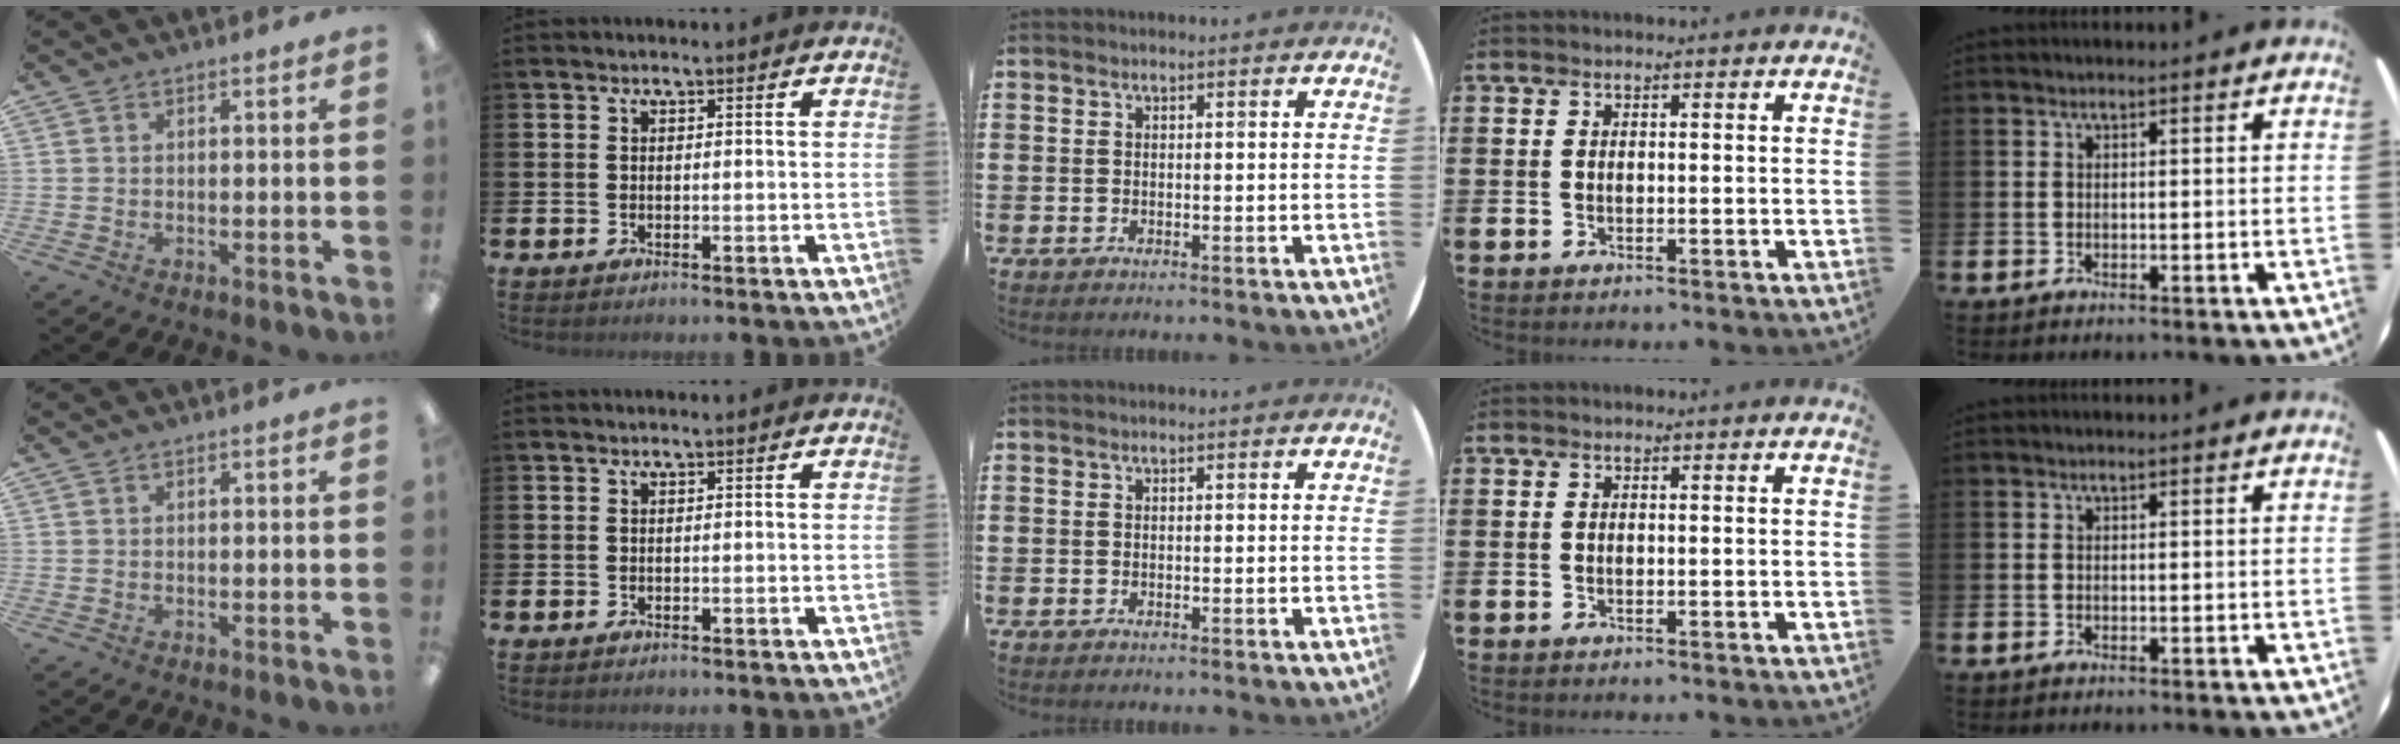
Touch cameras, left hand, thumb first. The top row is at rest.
{}